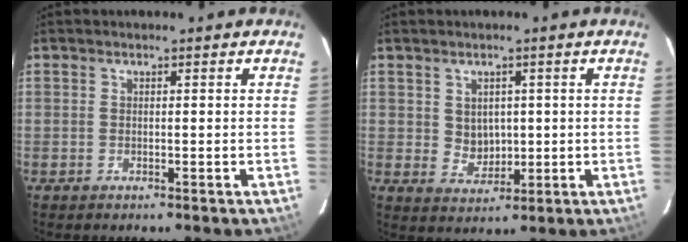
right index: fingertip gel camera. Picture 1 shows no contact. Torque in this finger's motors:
{"motor_torque": [0.04, 0.05, 0.01, 0.00]}